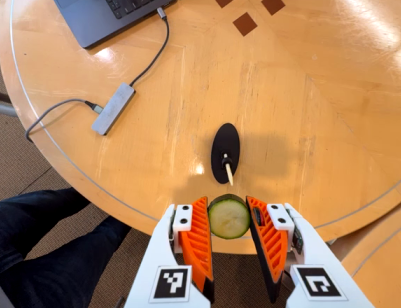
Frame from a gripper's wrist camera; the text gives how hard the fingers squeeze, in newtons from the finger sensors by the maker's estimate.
{"total": 7.7, "left": 7.4, "right": 8.1}